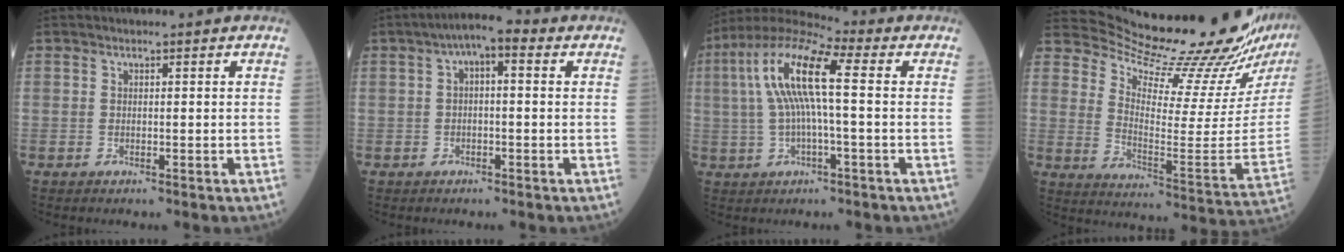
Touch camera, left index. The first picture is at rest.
{"total": 5.2, "force": [1.1, 1.8, 4.8], "torque": [-0.080, 0.026, 0.008]}
{"total": 11.5, "force": [1.0, 1.8, 11.3], "torque": [-0.234, 0.030, 0.010]}
{"total": 20.0, "force": [19.2, -0.5, 5.5], "torque": [-0.112, -0.128, 0.261]}